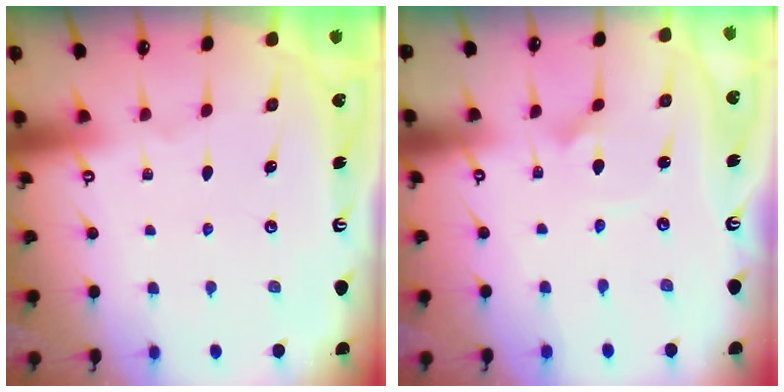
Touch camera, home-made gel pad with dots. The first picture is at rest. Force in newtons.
{"total": 1.6, "press": 1.6, "slide": 0.0}